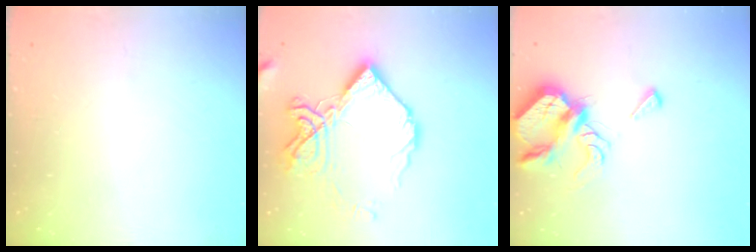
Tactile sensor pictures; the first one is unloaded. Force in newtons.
{"total": 16.5, "press": 16.4, "slide": 1.3}
{"total": 7.5, "press": 7.5, "slide": 0.8}